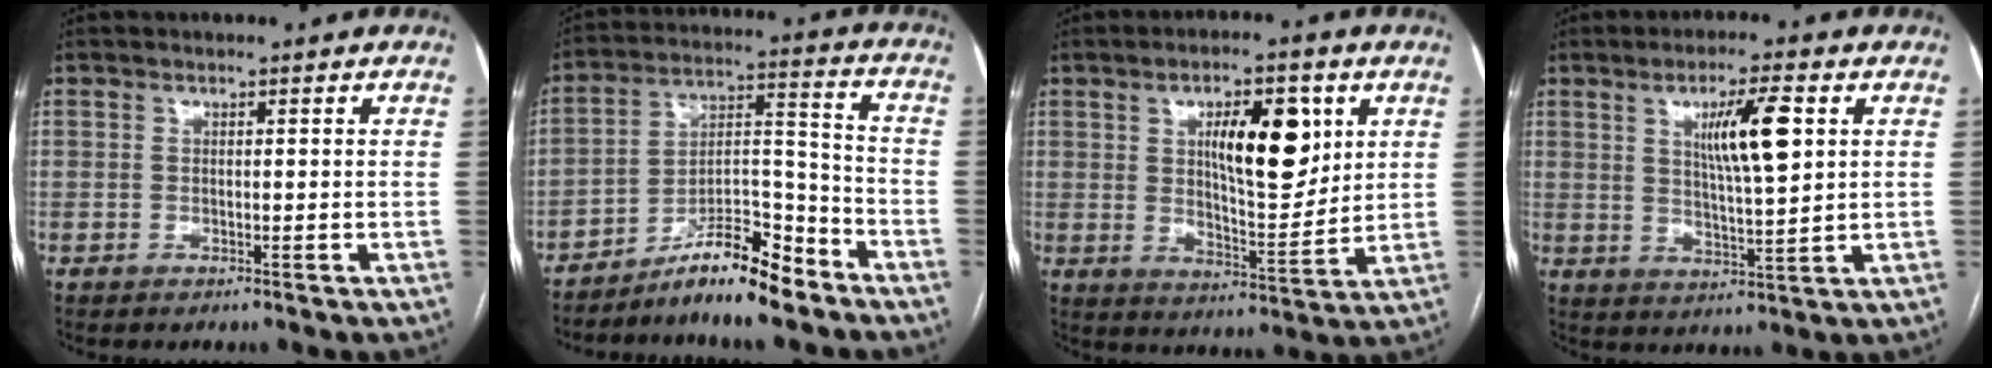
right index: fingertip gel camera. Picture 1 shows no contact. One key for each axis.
{"total": 11.5, "fx": -9.2, "fy": 1.7, "fz": 6.8, "tx": -0.109, "ty": 0.022, "tz": -0.158}
{"total": 12.1, "fx": 4.2, "fy": 4.1, "fz": 10.6, "tx": -0.164, "ty": 0.005, "tz": 0.073}
{"total": 8.9, "fx": 2.9, "fy": 1.1, "fz": 8.3, "tx": -0.143, "ty": 0.001, "tz": 0.051}